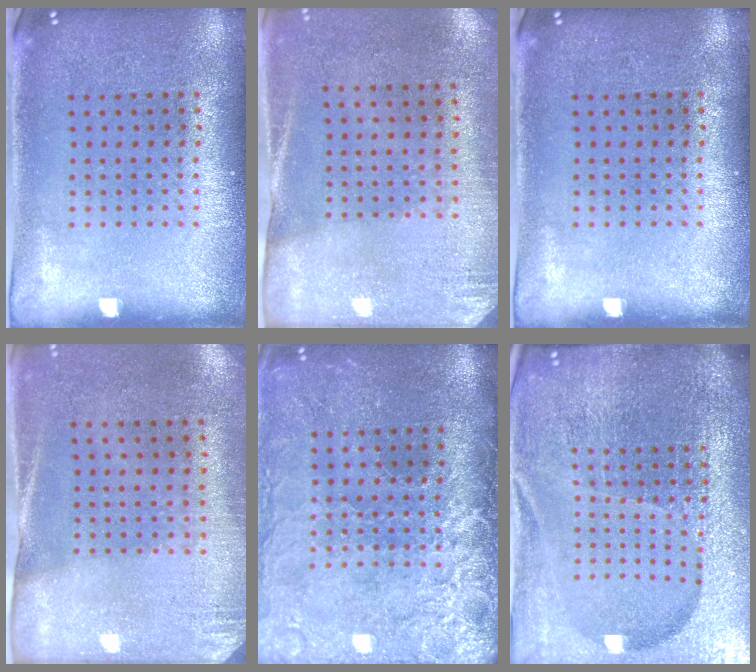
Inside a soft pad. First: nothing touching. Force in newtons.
{"total": 2.7, "press": 2.4, "slide": 1.3}
{"total": 0.0}
{"total": 2.7, "press": 2.4, "slide": 1.3}
{"total": 4.0, "press": 3.5, "slide": 2.0}
{"total": 6.8, "press": 5.8, "slide": 3.4}